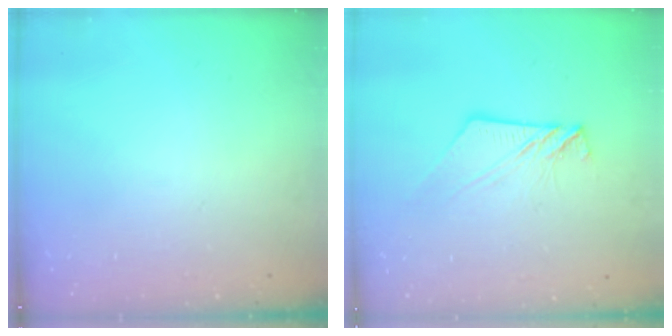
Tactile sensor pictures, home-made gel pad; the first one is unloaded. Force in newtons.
{"total": 9.0, "press": 8.9, "slide": 0.8}